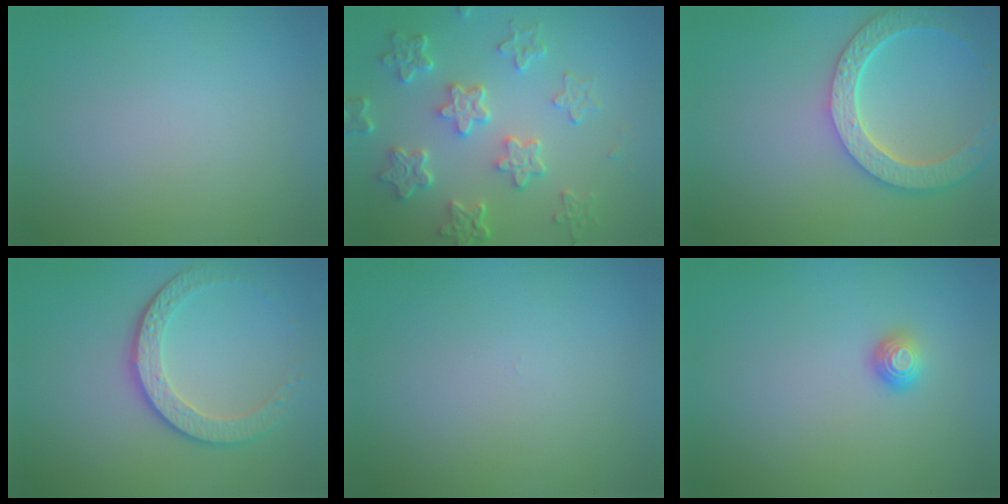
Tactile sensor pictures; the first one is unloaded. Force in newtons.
{"total": 6.0, "press": 4.7, "slide": 3.8}
{"total": 5.9, "press": 4.7, "slide": 3.6}
{"total": 4.0, "press": 3.1, "slide": 2.5}
{"total": 0.0}
{"total": 1.3, "press": 1.0, "slide": 0.9}